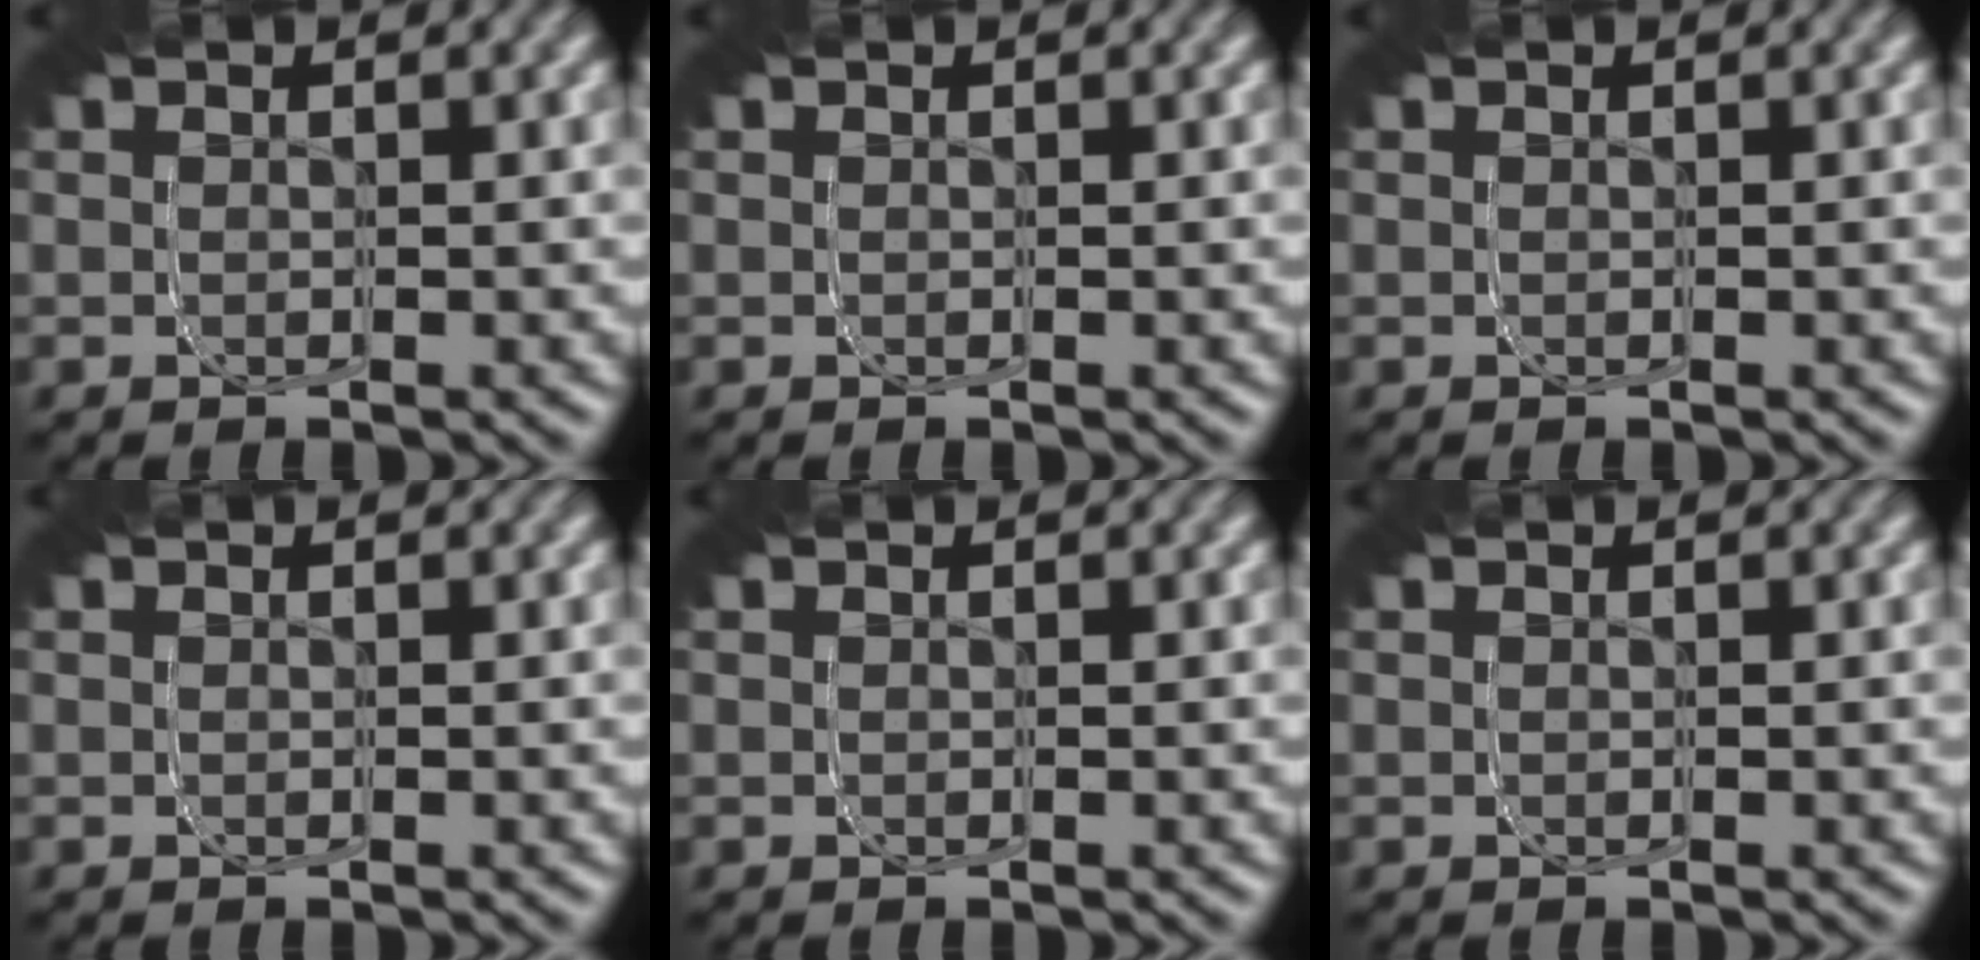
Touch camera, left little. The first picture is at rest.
{"total": 0.0}
{"total": 0.0}
{"total": 0.0}
{"total": 0.0}
{"total": 0.0}